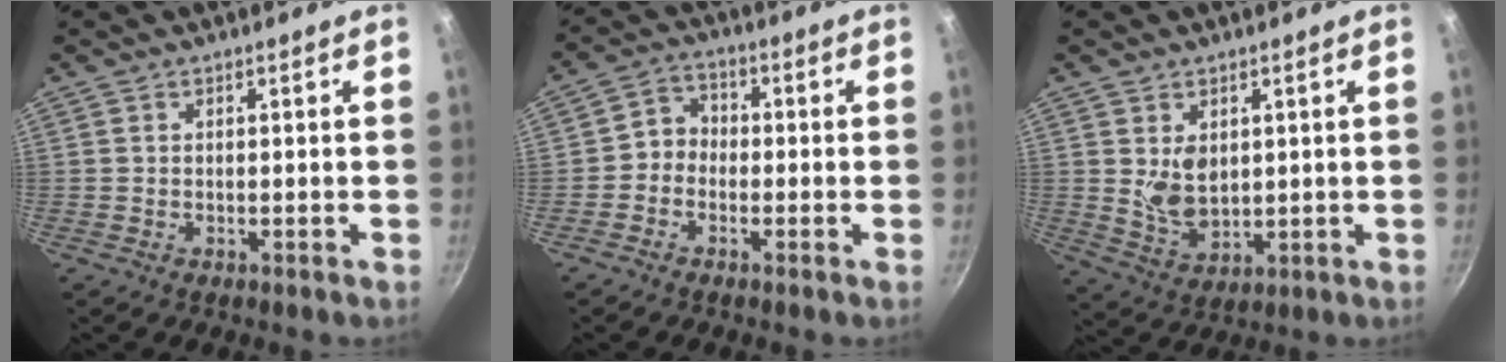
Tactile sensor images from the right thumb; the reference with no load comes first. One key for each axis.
{"total": 4.3, "fx": -1.2, "fy": 3.7, "fz": 1.9, "tx": -0.009, "ty": 0.024, "tz": -0.036}
{"total": 6.7, "fx": 1.4, "fy": 4.5, "fz": 4.8, "tx": -0.074, "ty": -0.023, "tz": 0.039}